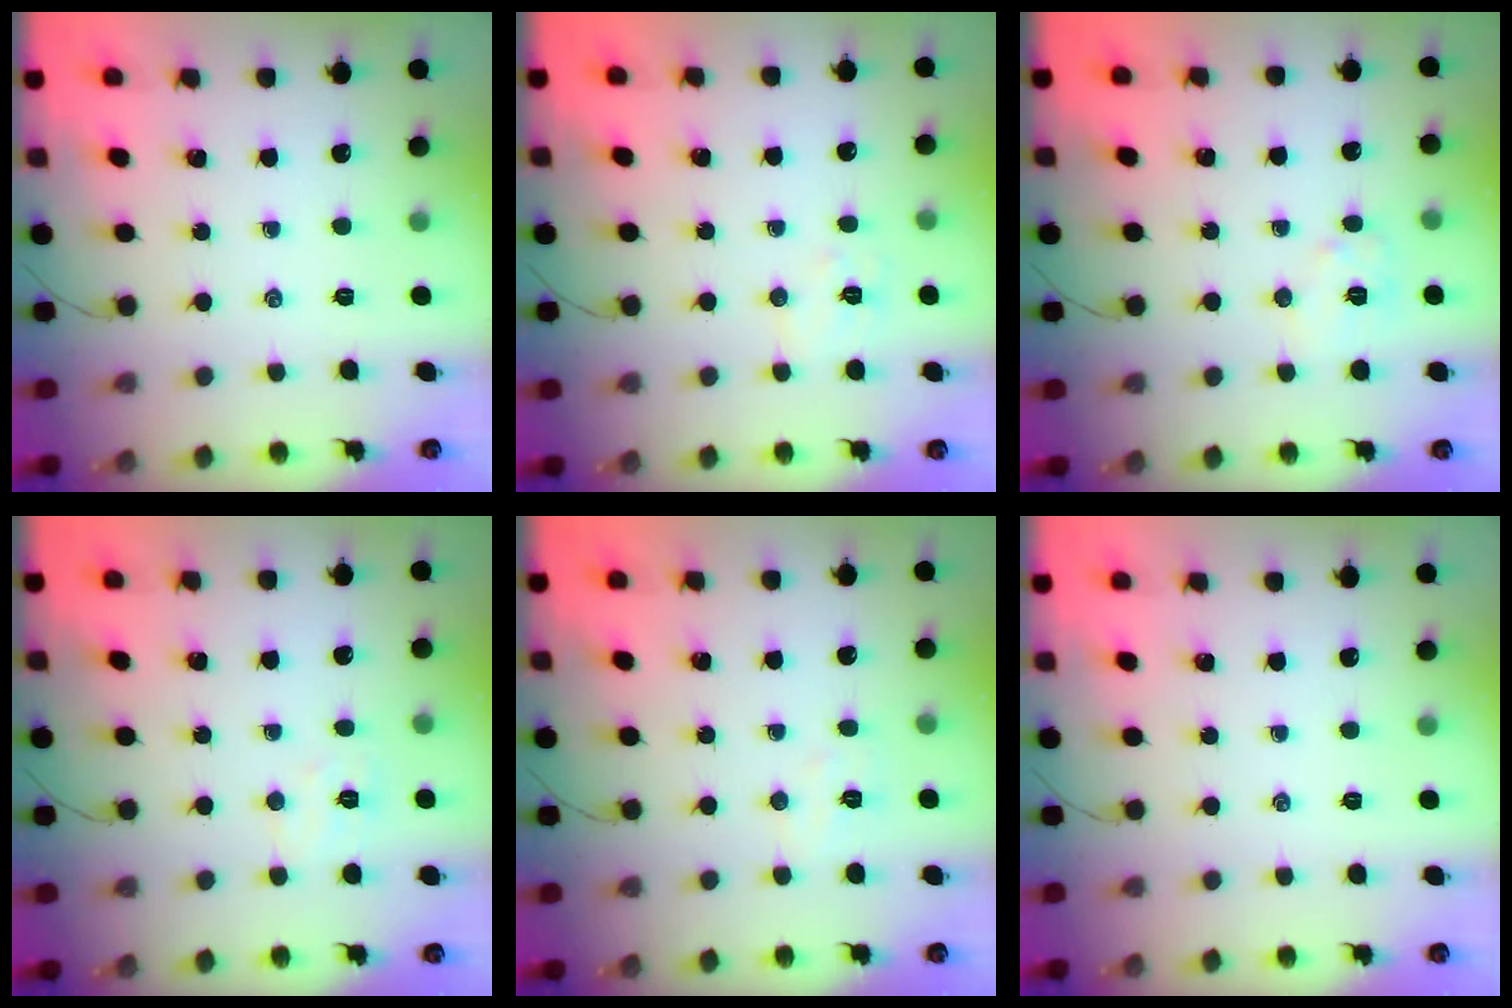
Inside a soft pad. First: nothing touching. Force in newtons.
{"total": 6.1, "press": 6.0, "slide": 1.2}
{"total": 6.2, "press": 6.2, "slide": 0.5}
{"total": 4.5, "press": 4.3, "slide": 1.0}
{"total": 4.7, "press": 4.6, "slide": 0.9}
{"total": 0.0}